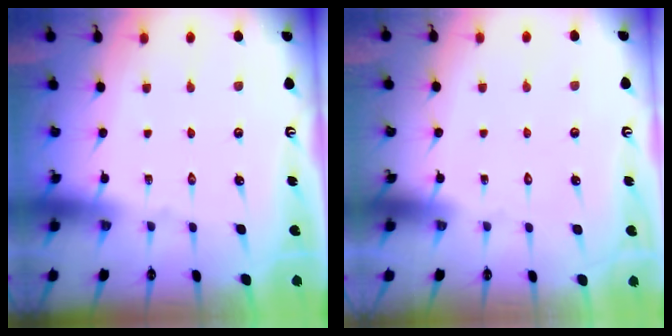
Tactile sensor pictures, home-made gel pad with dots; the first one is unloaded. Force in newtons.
{"total": 1.6, "press": 1.6, "slide": 0.0}